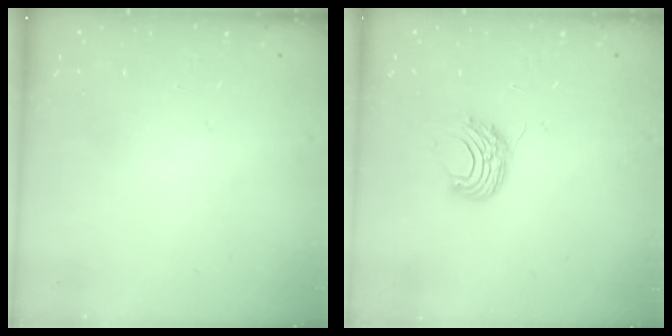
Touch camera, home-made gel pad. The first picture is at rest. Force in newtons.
{"total": 7.6, "press": 7.6, "slide": 0.5}